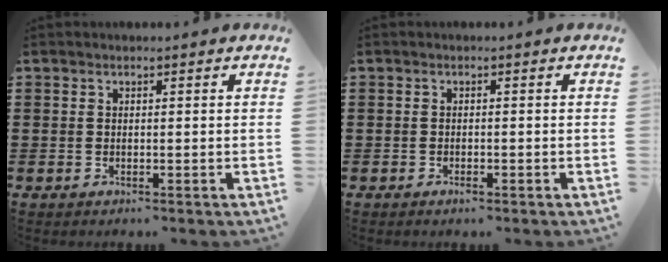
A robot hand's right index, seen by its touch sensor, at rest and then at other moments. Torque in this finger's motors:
{"motor_torque": [0.02, 0.32, -0.01, 0.00]}